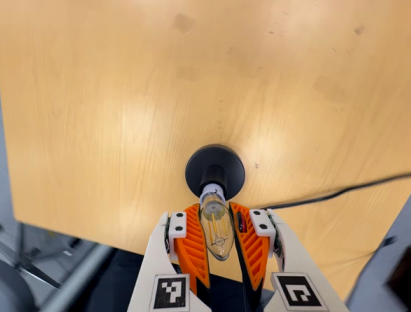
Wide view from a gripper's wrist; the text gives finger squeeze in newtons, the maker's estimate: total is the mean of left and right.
{"total": 21.3, "left": 22.4, "right": 20.1}